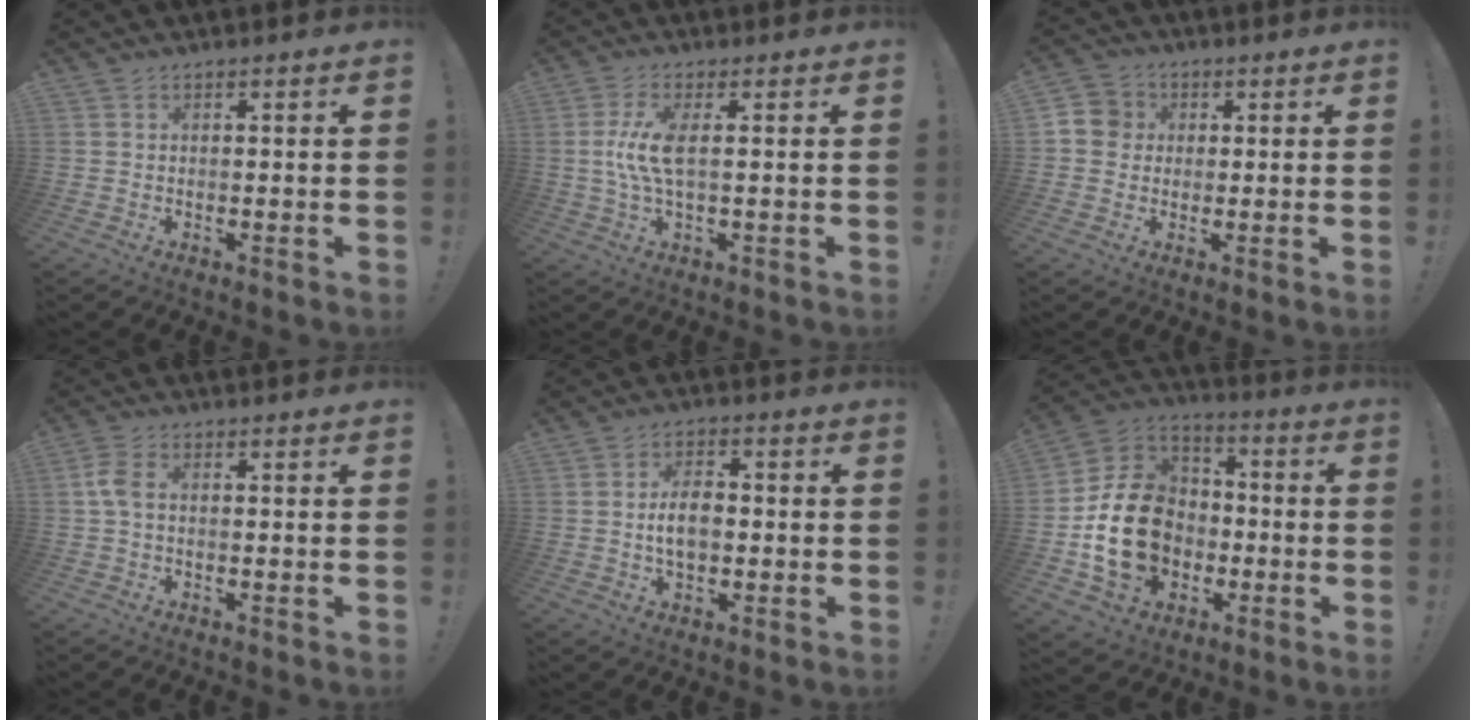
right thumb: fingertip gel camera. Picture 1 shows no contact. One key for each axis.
{"total": 8.6, "fx": 0.4, "fy": 2.4, "fz": 8.2, "tx": -0.157, "ty": -0.008, "tz": 0.004}
{"total": 5.9, "fx": 0.5, "fy": 5.7, "fz": 1.4, "tx": -0.021, "ty": 0.006, "tz": 0.011}
{"total": 4.3, "fx": 0.2, "fy": 2.3, "fz": 3.7, "tx": -0.077, "ty": 0.012, "tz": 0.006}
{"total": 7.2, "fx": -0.9, "fy": 4.3, "fz": 5.7, "tx": -0.097, "ty": 0.006, "tz": -0.019}
{"total": 20.2, "fx": -4.2, "fy": 15.9, "fz": 11.8, "tx": -0.208, "ty": 0.032, "tz": -0.060}